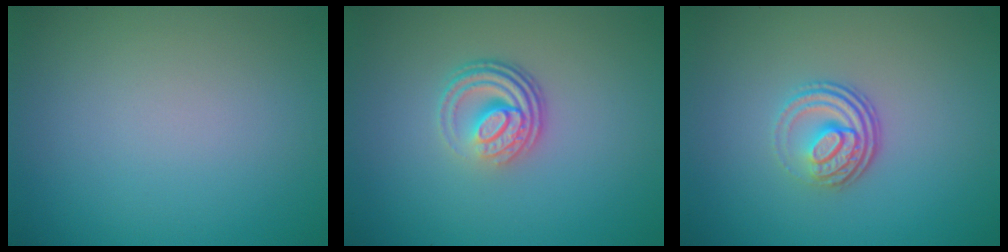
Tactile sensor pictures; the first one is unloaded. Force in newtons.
{"total": 4.1, "press": 2.7, "slide": 3.1}
{"total": 3.5, "press": 2.5, "slide": 2.5}